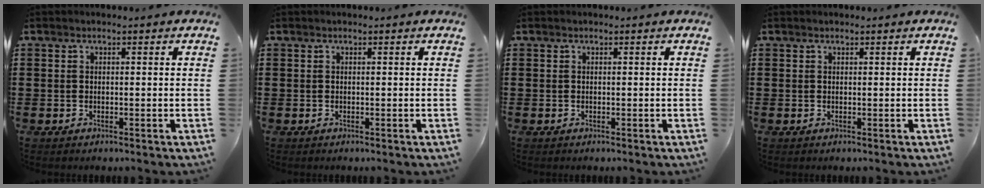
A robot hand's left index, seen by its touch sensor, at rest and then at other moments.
{"total": 0.0}
{"total": 0.0}
{"total": 0.0}